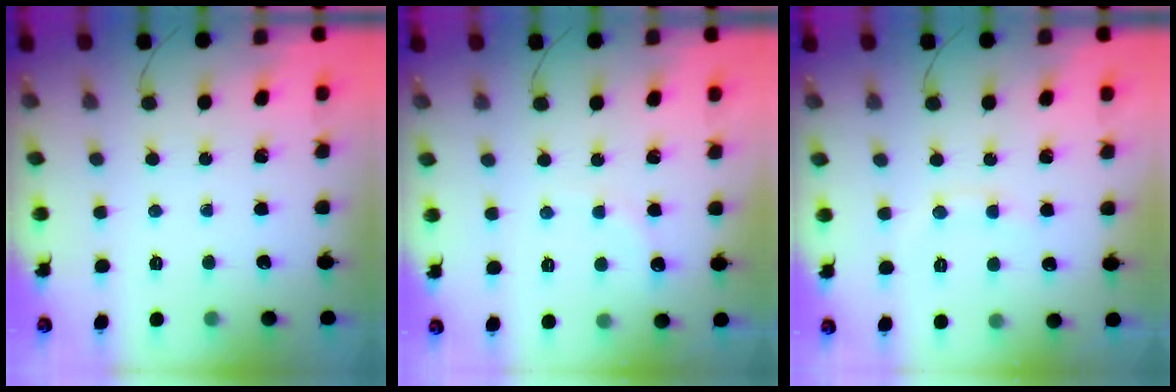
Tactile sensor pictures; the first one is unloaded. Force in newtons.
{"total": 5.9, "press": 5.8, "slide": 0.8}
{"total": 6.1, "press": 6.0, "slide": 1.5}